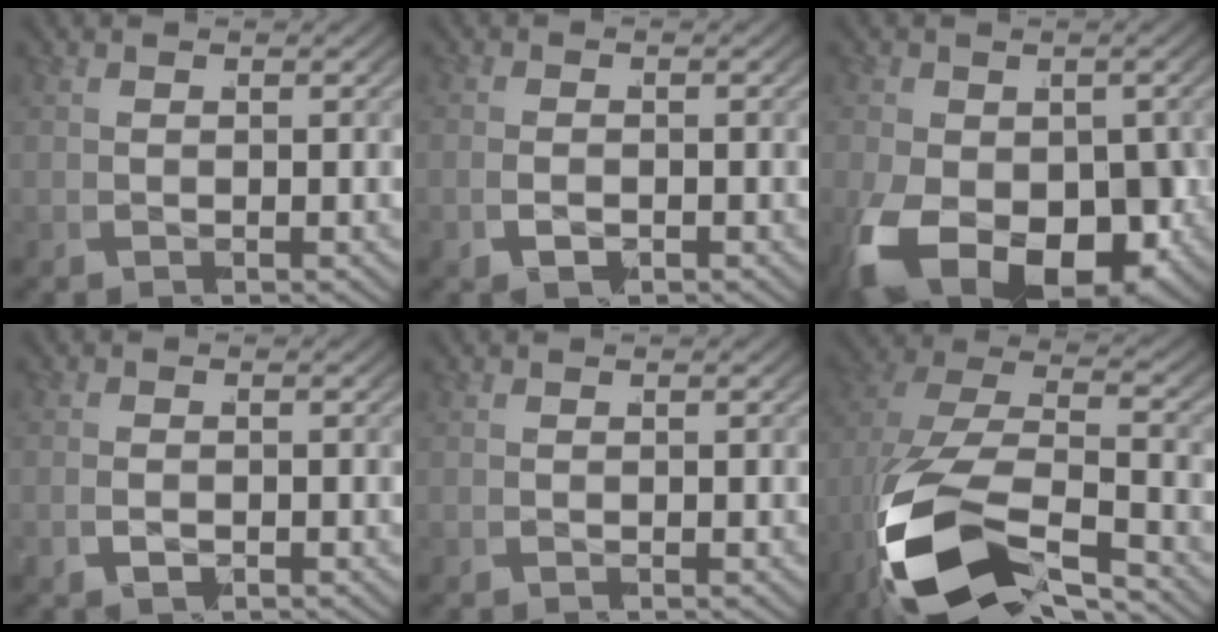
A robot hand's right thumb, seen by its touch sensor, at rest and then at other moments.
{"total": 1.7, "force": [-1.2, 1.1, 0.7], "torque": [-0.024, -0.006, -0.020]}
{"total": 14.0, "force": [-5.5, 9.1, 9.1], "torque": [-0.195, -0.074, -0.056]}
{"total": 1.4, "force": [-1.0, 0.9, 0.5], "torque": [-0.021, -0.005, -0.017]}
{"total": 0.0}
{"total": 15.0, "force": [-4.7, 8.4, 11.6], "torque": [-0.278, -0.051, -0.048]}